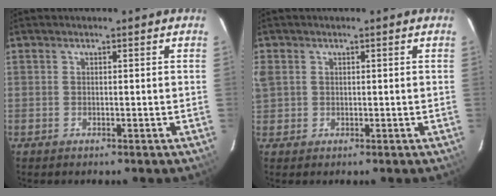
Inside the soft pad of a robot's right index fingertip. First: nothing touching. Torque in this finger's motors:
{"motor_torque": [1.71, 0.22, 0.99, 0.15]}